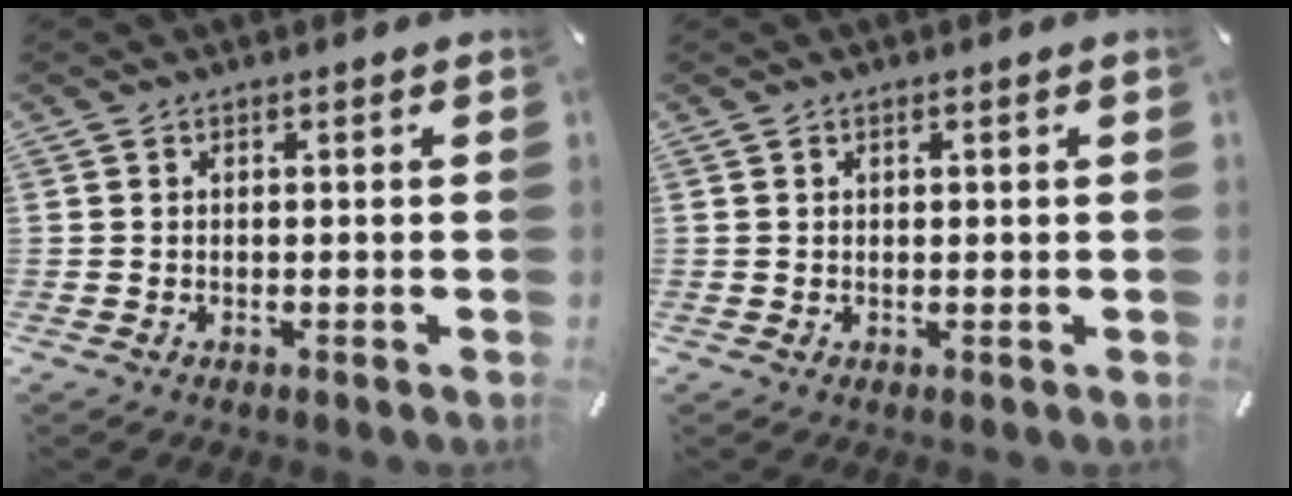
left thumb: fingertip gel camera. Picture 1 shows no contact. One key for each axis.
{"total": 0.9, "fx": 0.3, "fy": 0.1, "fz": 0.8, "tx": -0.015, "ty": -0.001, "tz": 0.005}